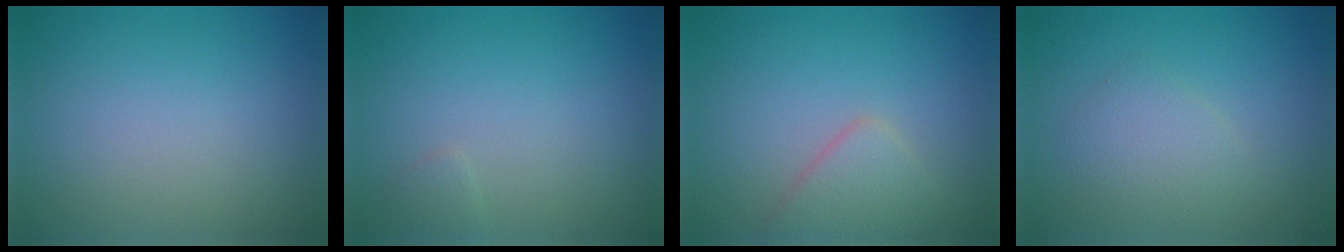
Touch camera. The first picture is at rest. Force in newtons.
{"total": 0.7, "press": 0.7, "slide": 0.0}
{"total": 2.7, "press": 2.7, "slide": 0.1}
{"total": 2.3, "press": 2.3, "slide": 0.0}